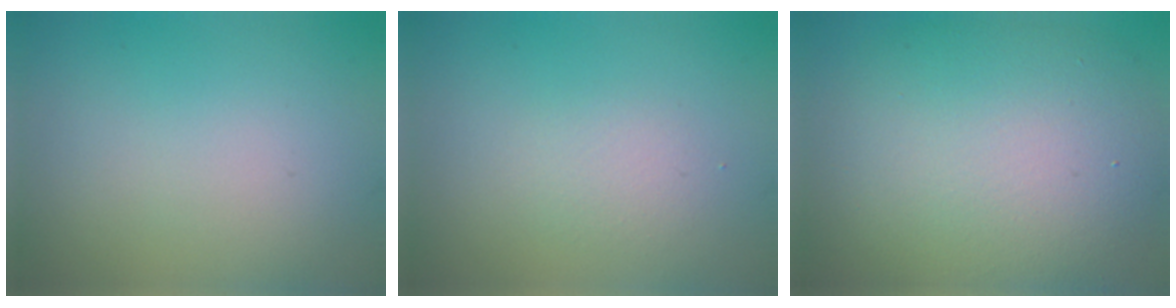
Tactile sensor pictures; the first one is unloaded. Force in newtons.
{"total": 1.3, "press": 1.3, "slide": 0.1}
{"total": 11.6, "press": 11.5, "slide": 1.2}